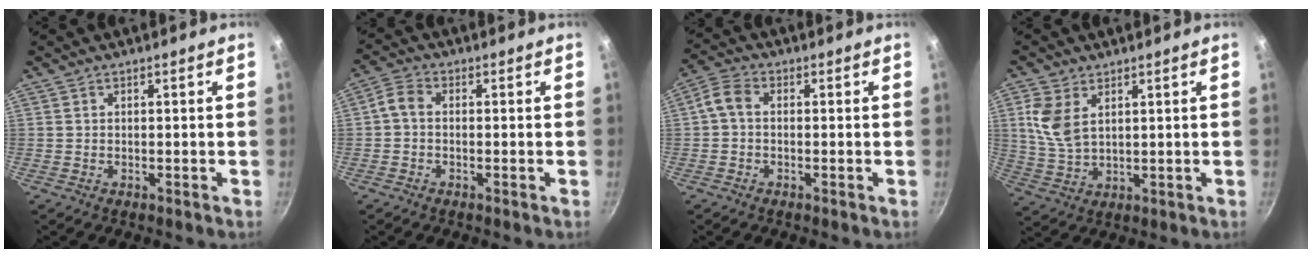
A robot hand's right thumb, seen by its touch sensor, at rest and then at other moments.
{"total": 3.2, "force": [-0.6, 2.3, 2.1], "torque": [-0.050, 0.017, -0.024]}
{"total": 4.0, "force": [-0.3, 2.8, 2.8], "torque": [-0.066, 0.020, -0.020]}
{"total": 7.9, "force": [2.8, 4.7, 5.7], "torque": [-0.114, -0.014, 0.062]}